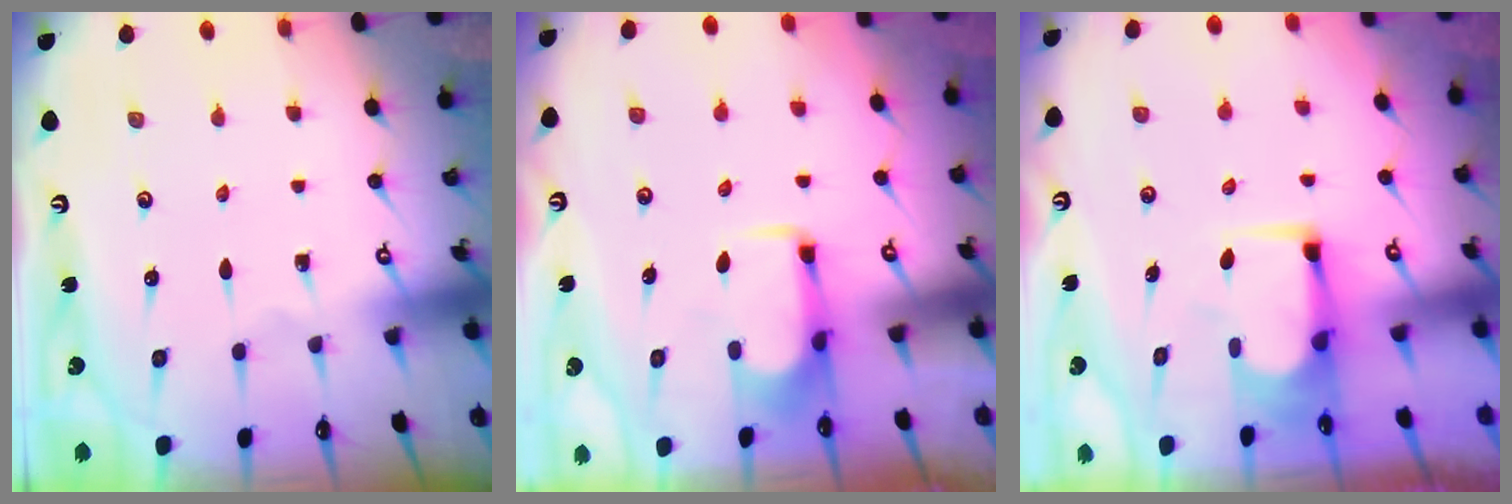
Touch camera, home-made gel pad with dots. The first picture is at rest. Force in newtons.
{"total": 2.0, "press": 2.0, "slide": 0.2}
{"total": 2.4, "press": 2.4, "slide": 0.2}